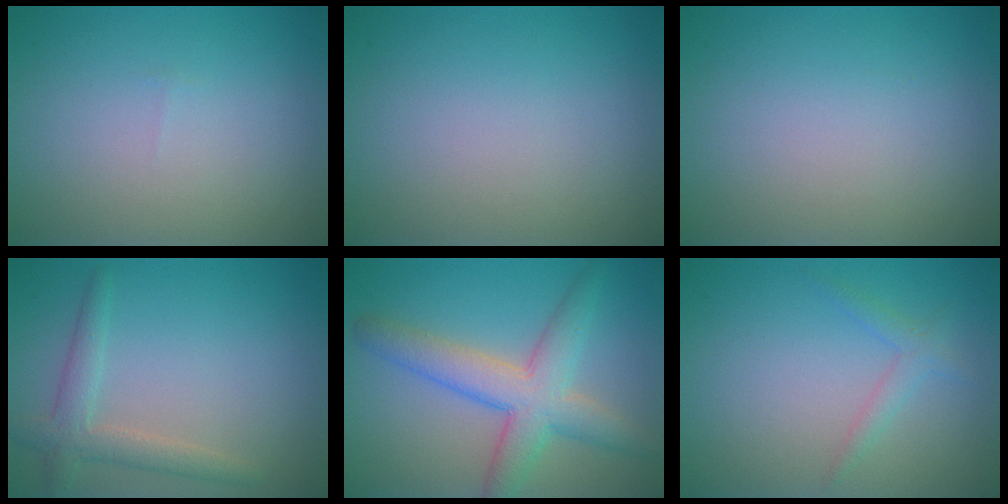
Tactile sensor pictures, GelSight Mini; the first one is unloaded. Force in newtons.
{"total": 0.0}
{"total": 0.0}
{"total": 2.7, "press": 2.7, "slide": 0.1}
{"total": 5.8, "press": 5.8, "slide": 0.2}
{"total": 1.4, "press": 1.4, "slide": 0.1}